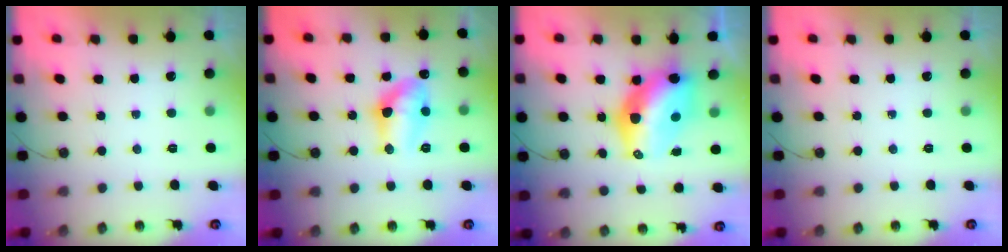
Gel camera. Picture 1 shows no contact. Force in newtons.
{"total": 12.5, "press": 12.5, "slide": 0.6}
{"total": 12.3, "press": 12.2, "slide": 1.1}
{"total": 0.0}